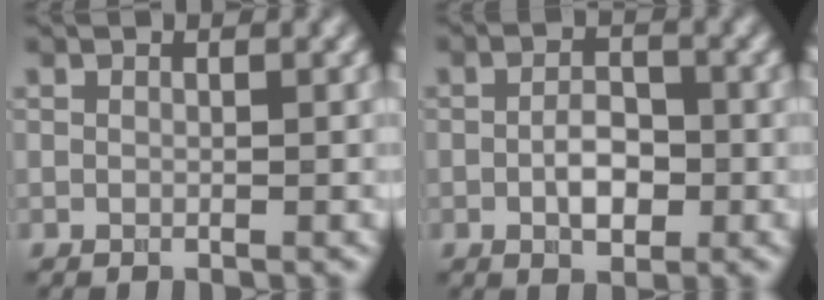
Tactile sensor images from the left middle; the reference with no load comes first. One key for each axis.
{"total": 3.4, "fx": -0.7, "fy": 1.8, "fz": 2.7, "tx": -0.049, "ty": 0.001, "tz": -0.013}